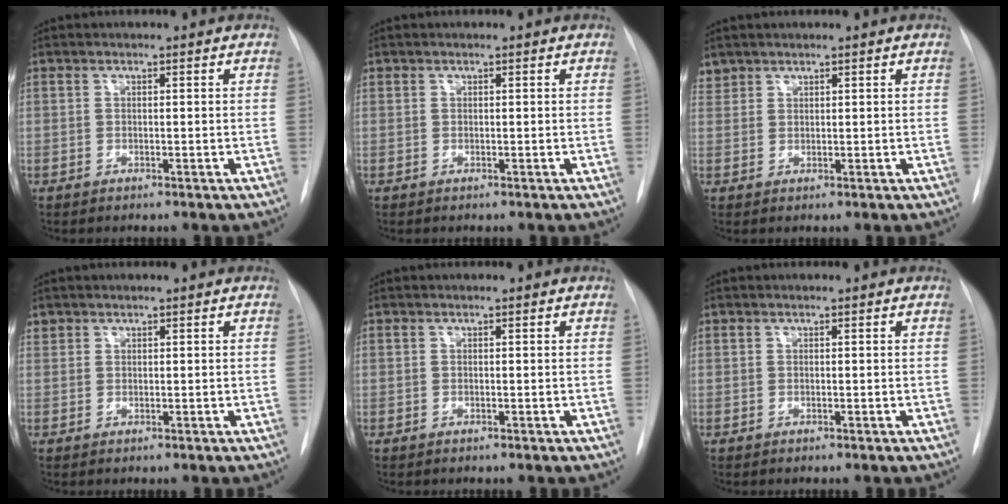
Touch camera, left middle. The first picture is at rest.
{"total": 0.0}
{"total": 1.8, "force": [1.6, 0.8, -0.2], "torque": [0.008, 0.010, 0.031]}
{"total": 1.0, "force": [0.7, 0.6, -0.1], "torque": [0.008, 0.008, 0.011]}
{"total": 0.0}
{"total": 0.0}